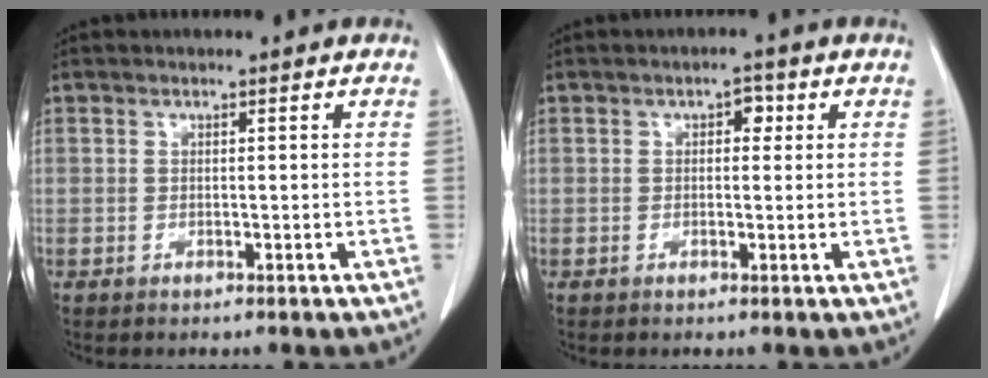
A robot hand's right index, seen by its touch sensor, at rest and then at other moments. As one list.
[{"total": 1.9, "force": [0.6, 1.2, 1.4], "torque": [-0.015, 0.010, 0.005]}]